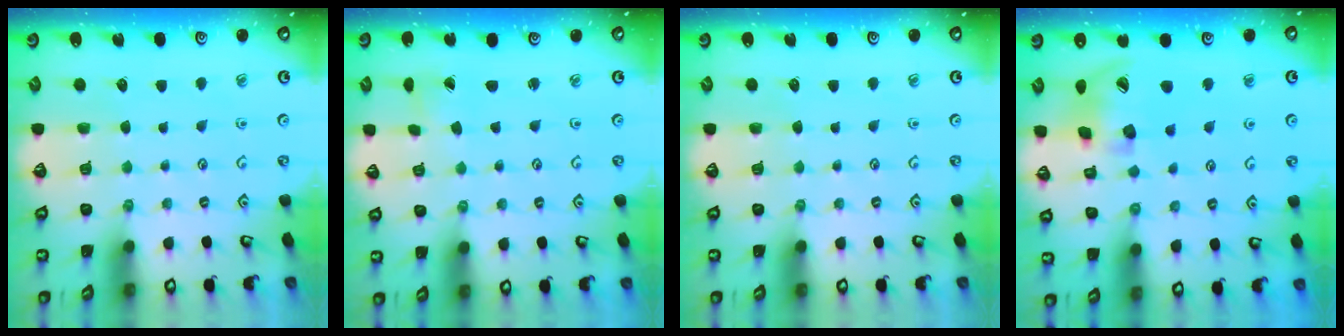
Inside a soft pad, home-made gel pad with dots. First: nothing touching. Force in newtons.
{"total": 0.0}
{"total": 0.0}
{"total": 15.6, "press": 15.5, "slide": 2.3}